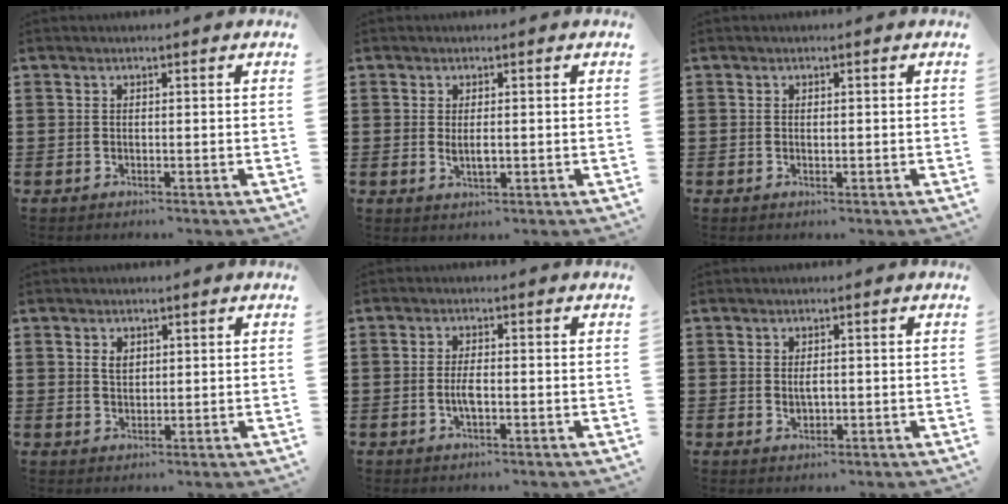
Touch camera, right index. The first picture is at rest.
{"total": 2.5, "force": [0.0, 0.8, 2.3], "torque": [-0.036, -0.004, -0.002]}
{"total": 0.8, "force": [0.0, 0.3, 0.7], "torque": [-0.014, 0.000, -0.001]}
{"total": 1.9, "force": [0.8, 1.3, 1.2], "torque": [-0.026, 0.006, 0.014]}
{"total": 3.1, "force": [-0.7, 1.1, 2.8], "torque": [-0.060, -0.001, -0.015]}
{"total": 1.9, "force": [0.1, 1.0, 1.7], "torque": [-0.033, 0.006, 0.001]}